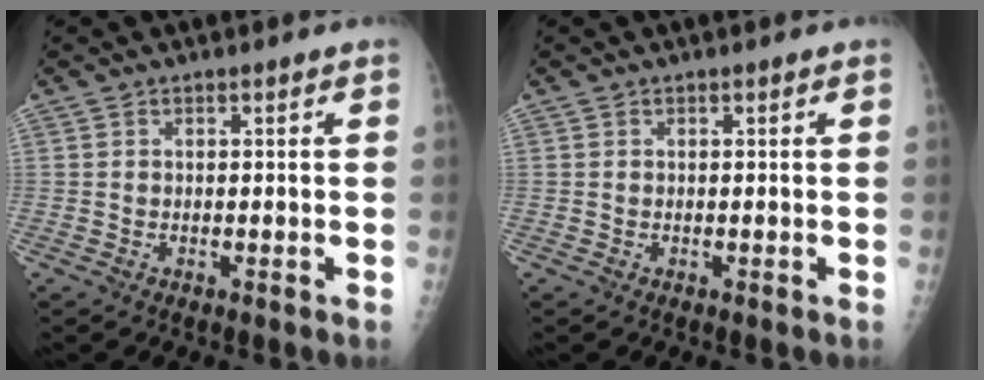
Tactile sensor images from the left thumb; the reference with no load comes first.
{"total": 0.0}